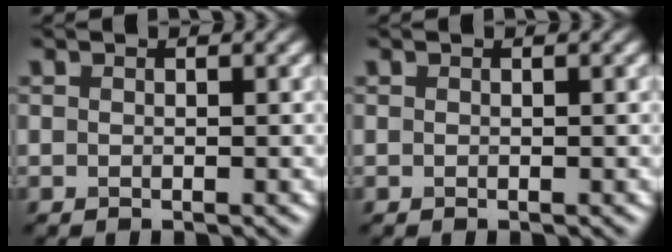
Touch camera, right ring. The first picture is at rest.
{"total": 0.0}